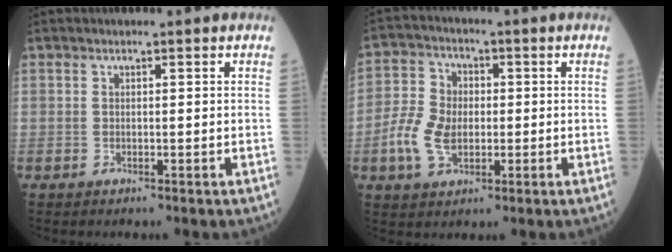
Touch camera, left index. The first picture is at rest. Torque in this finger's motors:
{"motor_torque": [0.82, 0.02, 0.22, 0.07]}